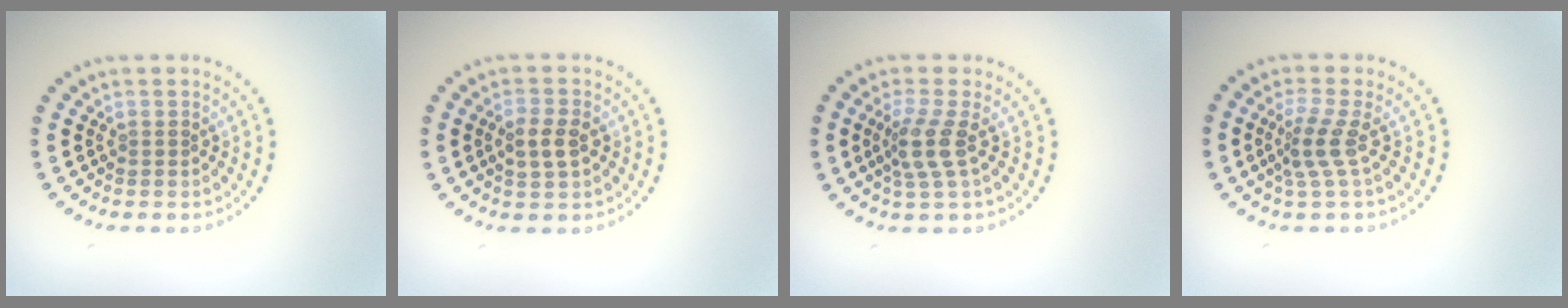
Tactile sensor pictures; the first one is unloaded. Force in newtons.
{"total": 2.6, "press": 2.6, "slide": 0.2}
{"total": 2.7, "press": 2.1, "slide": 1.8}
{"total": 2.5, "press": 1.8, "slide": 1.7}